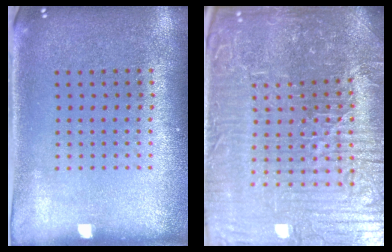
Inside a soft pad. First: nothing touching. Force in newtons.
{"total": 6.4, "press": 5.9, "slide": 2.4}